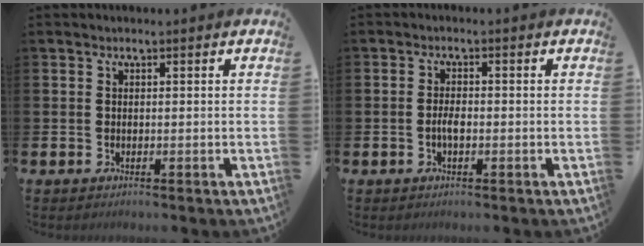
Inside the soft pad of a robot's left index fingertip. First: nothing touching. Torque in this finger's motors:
{"motor_torque": [0.51, 0.37, 0.06, 0.02]}